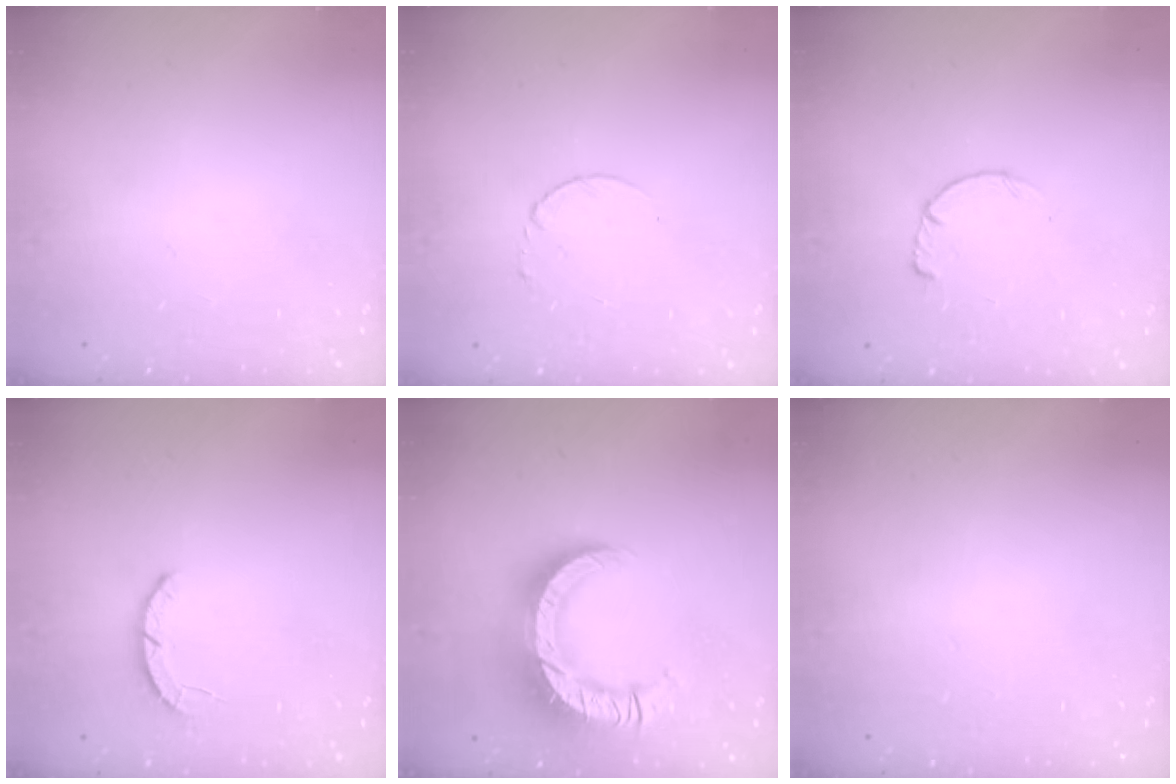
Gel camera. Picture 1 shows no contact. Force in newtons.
{"total": 2.5, "press": 2.5, "slide": 0.3}
{"total": 3.4, "press": 3.4, "slide": 0.4}
{"total": 2.2, "press": 2.2, "slide": 0.3}
{"total": 15.7, "press": 15.6, "slide": 1.7}
{"total": 2.5, "press": 2.5, "slide": 0.2}